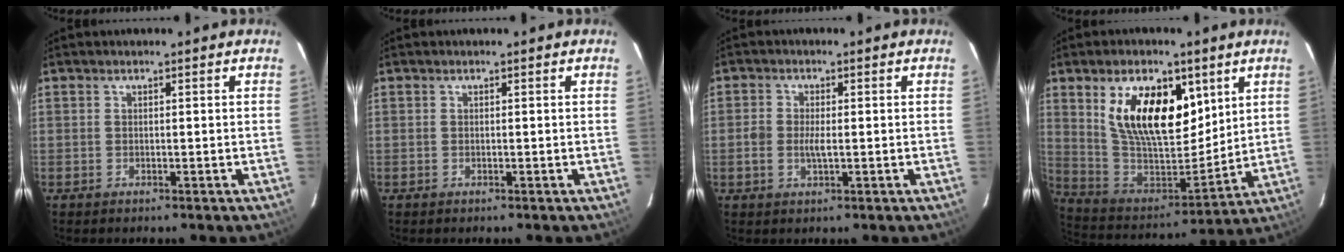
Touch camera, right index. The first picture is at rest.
{"total": 0.0}
{"total": 3.2, "force": [-0.5, 1.5, 2.8], "torque": [-0.059, 0.002, -0.012]}
{"total": 18.7, "force": [8.0, 9.6, 13.9], "torque": [-0.260, 0.005, 0.159]}